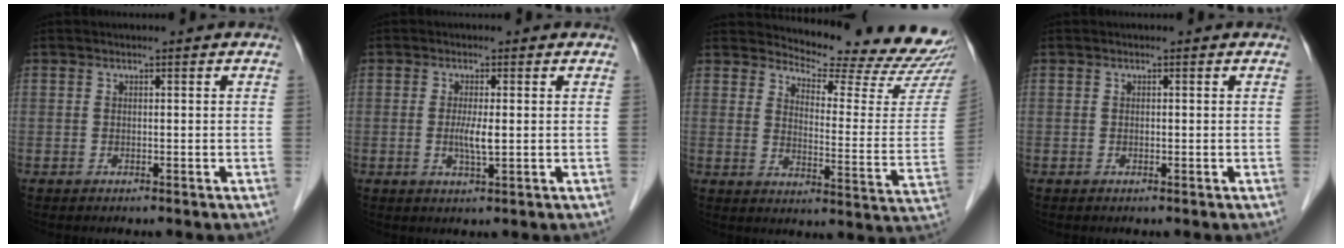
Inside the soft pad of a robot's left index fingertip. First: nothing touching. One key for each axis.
{"total": 3.0, "fx": -0.1, "fy": 0.3, "fz": 3.0, "tx": -0.062, "ty": -0.005, "tz": -0.001}
{"total": 19.1, "fx": 18.6, "fy": 1.7, "fz": 4.3, "tx": -0.052, "ty": -0.115, "tz": 0.211}
{"total": 0.0}